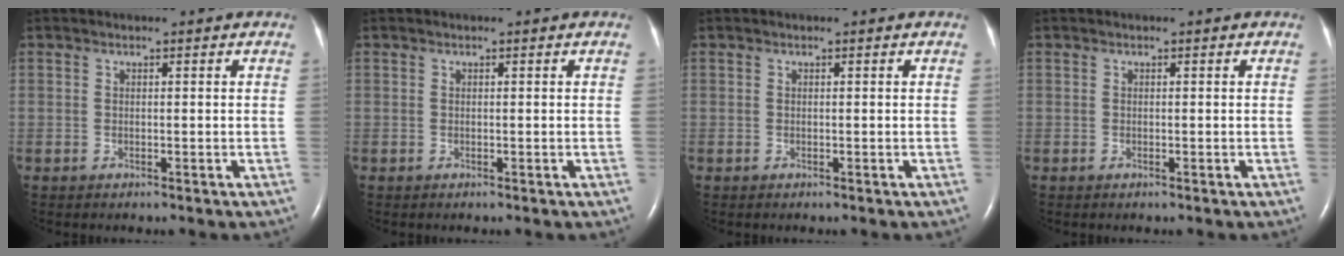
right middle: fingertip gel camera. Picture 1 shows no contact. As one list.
[{"total": 0.0}, {"total": 0.0}, {"total": 0.0}]